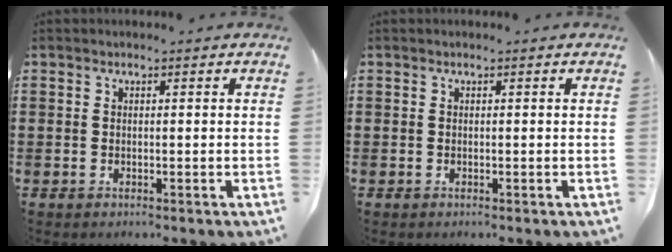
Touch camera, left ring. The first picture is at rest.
{"total": 0.0}